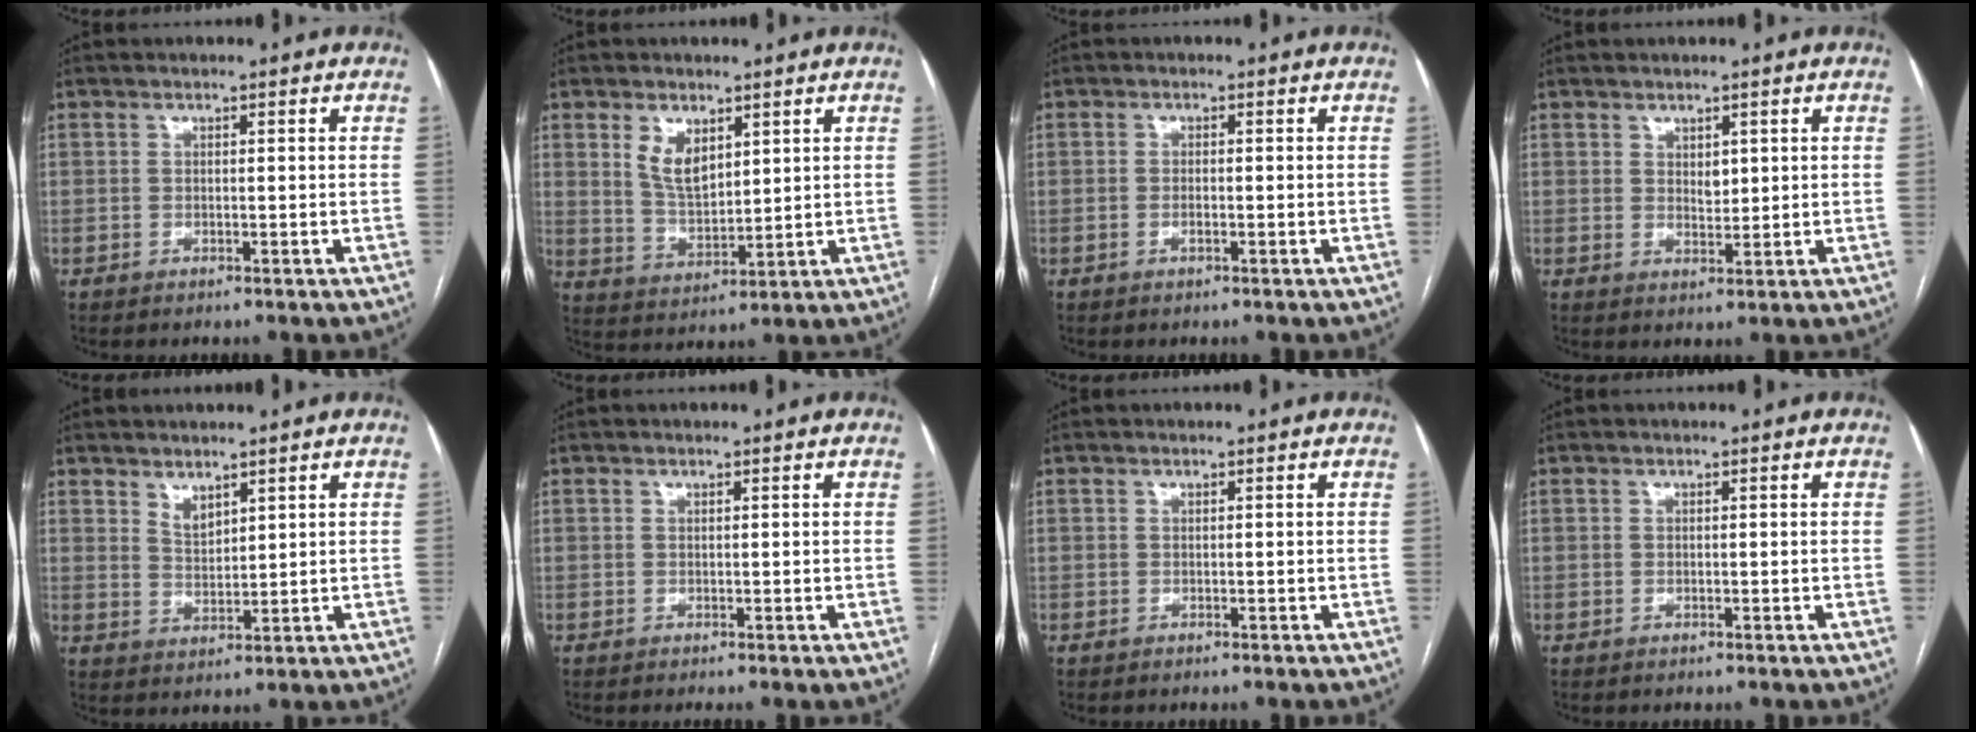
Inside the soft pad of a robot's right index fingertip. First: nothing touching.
{"total": 6.2, "force": [3.0, 3.2, 4.4], "torque": [-0.087, -0.003, 0.067]}
{"total": 1.4, "force": [-0.5, 0.5, 1.2], "torque": [-0.026, 0.000, -0.007]}
{"total": 2.1, "force": [0.9, 1.2, 1.5], "torque": [-0.022, -0.005, 0.018]}
{"total": 3.0, "force": [2.3, 1.2, 1.5], "torque": [-0.029, -0.007, 0.052]}
{"total": 0.0}
{"total": 0.0}
{"total": 0.0}